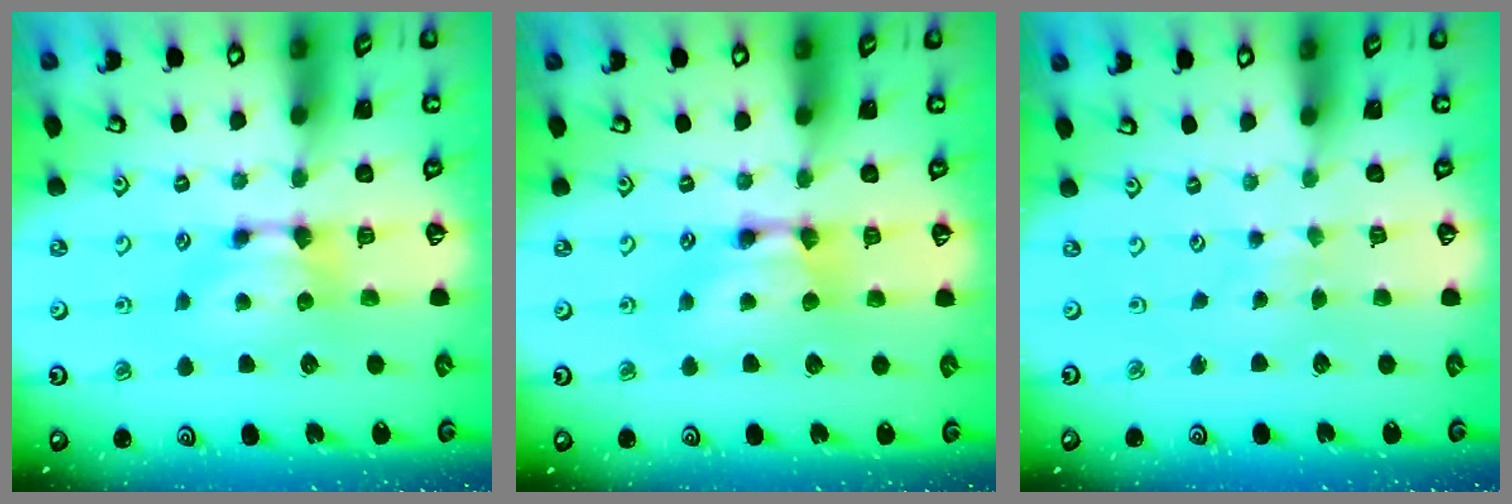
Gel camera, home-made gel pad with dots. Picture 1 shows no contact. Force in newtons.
{"total": 2.2, "press": 2.2, "slide": 0.1}
{"total": 4.5, "press": 4.5, "slide": 0.2}